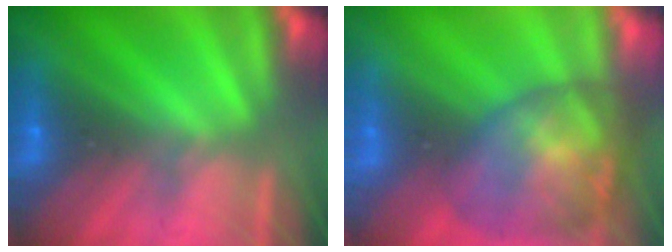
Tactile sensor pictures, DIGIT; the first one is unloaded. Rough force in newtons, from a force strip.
{"total": 6.9}